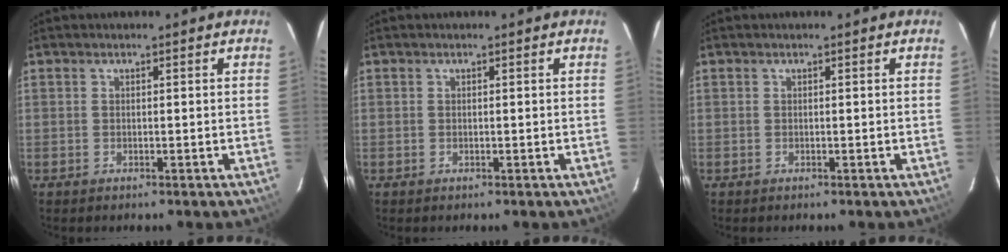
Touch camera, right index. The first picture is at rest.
{"total": 0.0}
{"total": 0.0}